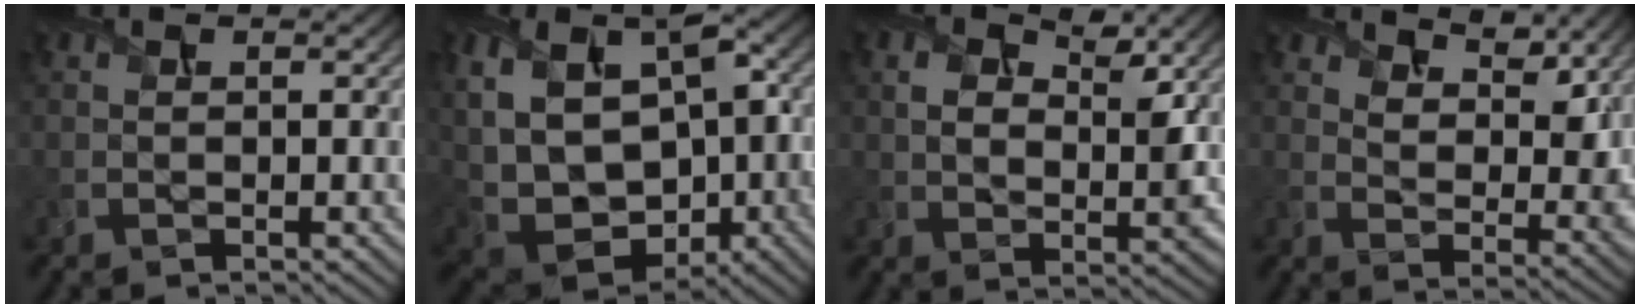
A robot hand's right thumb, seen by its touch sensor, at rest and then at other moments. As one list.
[{"total": 15.4, "force": [1.0, 10.3, 11.4], "torque": [-0.237, -0.009, 0.038]}, {"total": 6.0, "force": [2.5, 3.6, 4.2], "torque": [-0.074, -0.009, 0.042]}, {"total": 7.4, "force": [5.6, 3.1, 3.7], "torque": [-0.075, -0.006, 0.089]}]